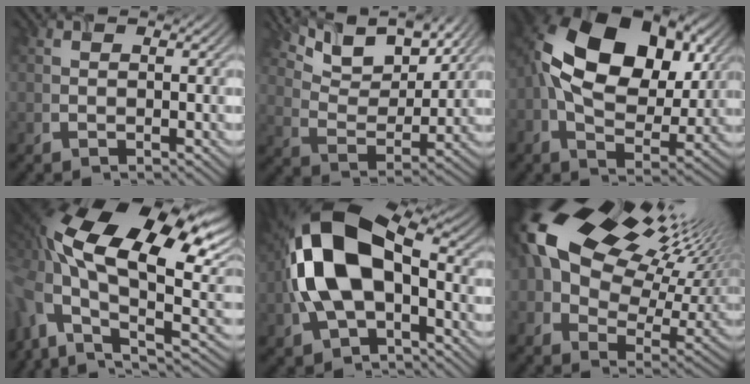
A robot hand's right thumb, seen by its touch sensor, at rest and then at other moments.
{"total": 11.0, "force": [8.6, 4.0, 5.6], "torque": [-0.120, -0.014, 0.148]}
{"total": 17.2, "force": [4.4, 11.1, 12.4], "torque": [-0.224, 0.010, 0.074]}
{"total": 18.9, "force": [2.9, 10.5, 15.4], "torque": [-0.347, -0.036, 0.075]}
{"total": 15.1, "force": [-1.2, 9.3, 11.9], "torque": [-0.264, -0.004, -0.021]}
{"total": 19.4, "force": [8.5, 11.3, 13.2], "torque": [-0.263, 0.024, 0.152]}